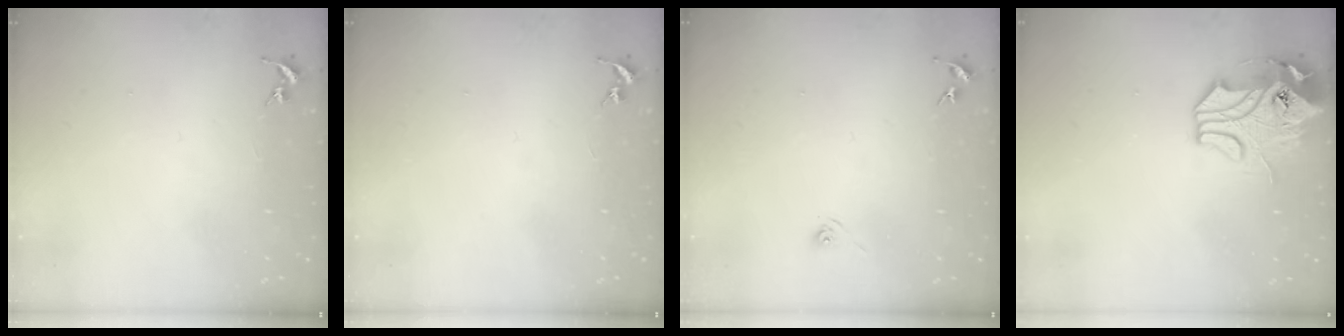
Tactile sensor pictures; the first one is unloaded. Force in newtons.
{"total": 0.0}
{"total": 3.0, "press": 2.6, "slide": 1.5}
{"total": 10.6, "press": 10.5, "slide": 1.6}